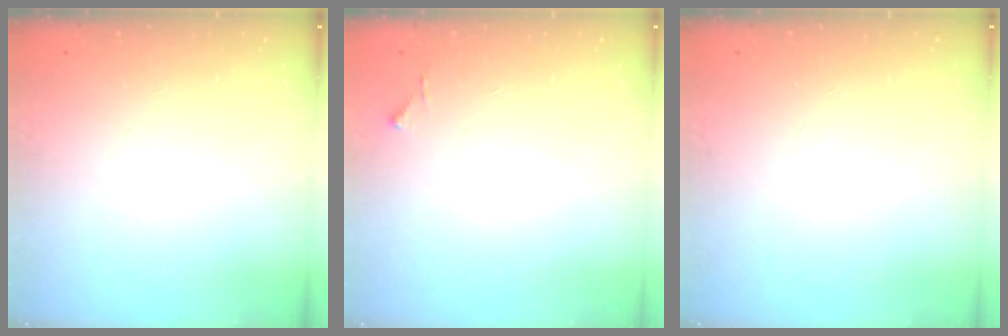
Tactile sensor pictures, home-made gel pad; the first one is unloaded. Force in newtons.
{"total": 3.4, "press": 3.4, "slide": 0.4}
{"total": 0.0}